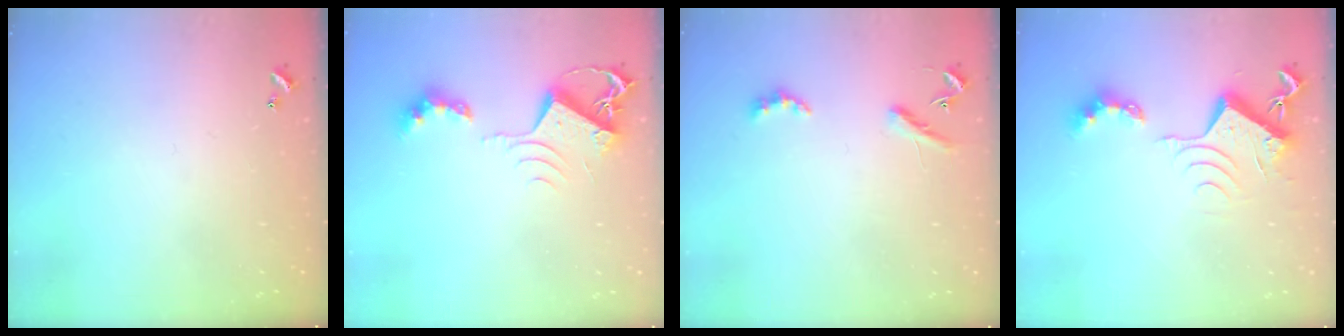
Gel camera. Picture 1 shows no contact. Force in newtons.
{"total": 10.1, "press": 10.1, "slide": 0.9}
{"total": 3.1, "press": 3.0, "slide": 0.6}
{"total": 8.5, "press": 8.5, "slide": 0.9}